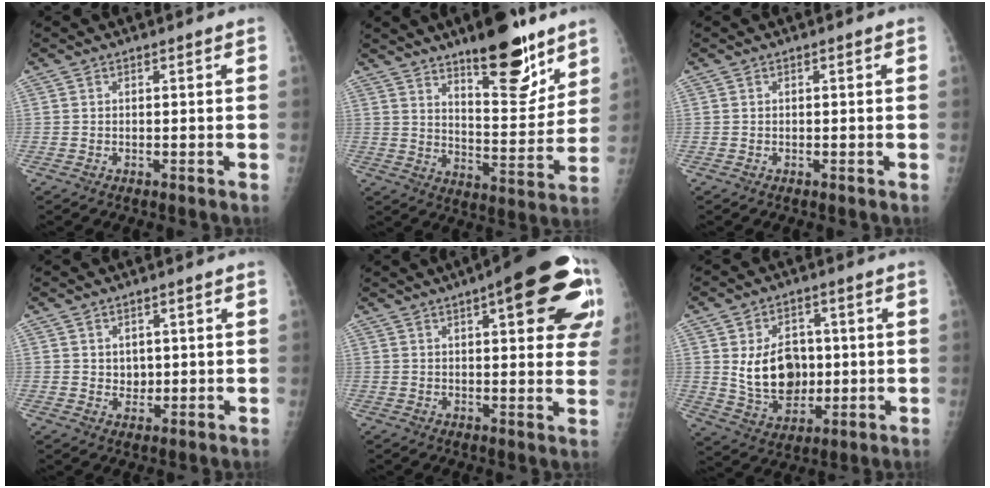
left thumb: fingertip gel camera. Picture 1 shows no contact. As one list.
[{"total": 16.3, "force": [11.1, 5.3, 10.6], "torque": [-0.110, -0.082, 0.176]}, {"total": 0.0}, {"total": 2.8, "force": [0.5, 2.3, 1.4], "torque": [-0.003, -0.006, 0.013]}, {"total": 21.8, "force": [8.9, 6.7, 18.8], "torque": [-0.209, 0.000, 0.108]}, {"total": 12.1, "force": [0.7, 9.0, 8.0], "torque": [-0.091, -0.010, 0.026]}]